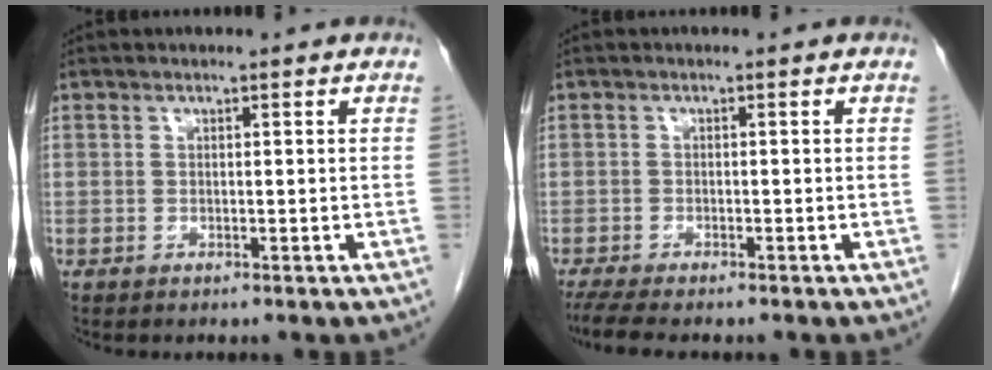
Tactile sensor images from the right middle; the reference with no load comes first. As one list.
[{"total": 6.3, "force": [-5.2, 1.0, 3.4], "torque": [-0.055, -0.015, -0.081]}]